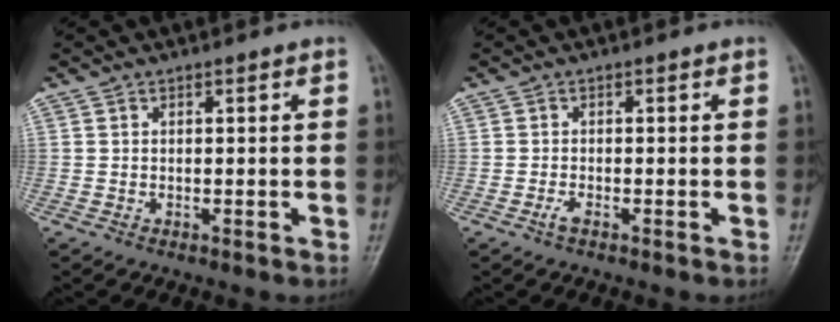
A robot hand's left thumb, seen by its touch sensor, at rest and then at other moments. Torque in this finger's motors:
{"motor_torque": [0.00, 0.01, 0.01, 0.01, 0.00]}